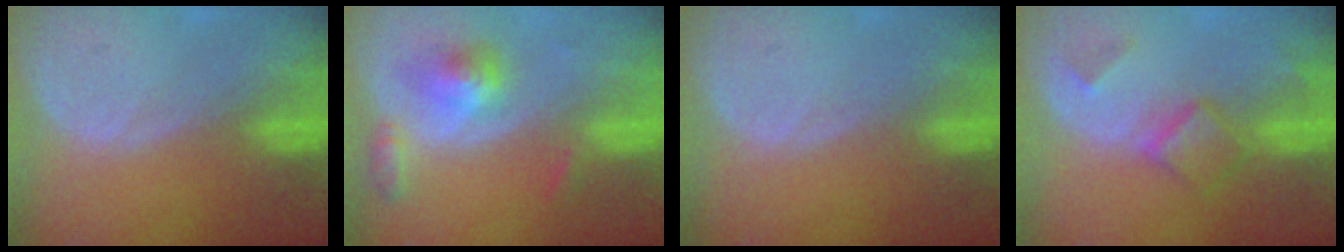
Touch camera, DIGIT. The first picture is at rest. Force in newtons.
{"total": 5.3, "press": 5.0, "slide": 1.6}
{"total": 0.0}
{"total": 4.7, "press": 4.7, "slide": 0.4}